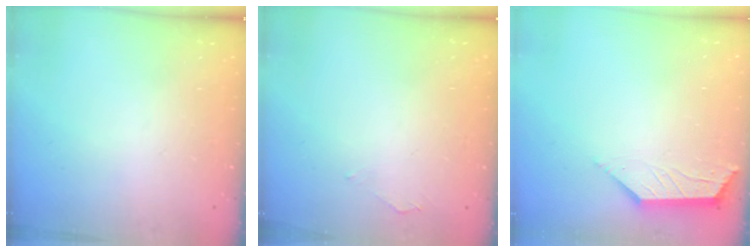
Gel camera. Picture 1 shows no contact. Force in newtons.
{"total": 1.0, "press": 1.0, "slide": 0.2}
{"total": 2.9, "press": 2.8, "slide": 0.5}